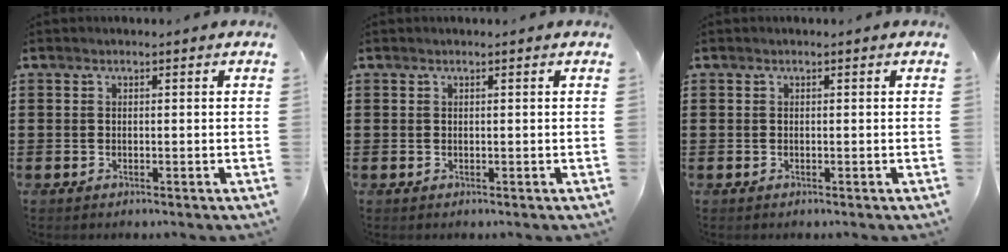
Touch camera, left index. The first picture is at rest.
{"total": 0.0}
{"total": 0.0}